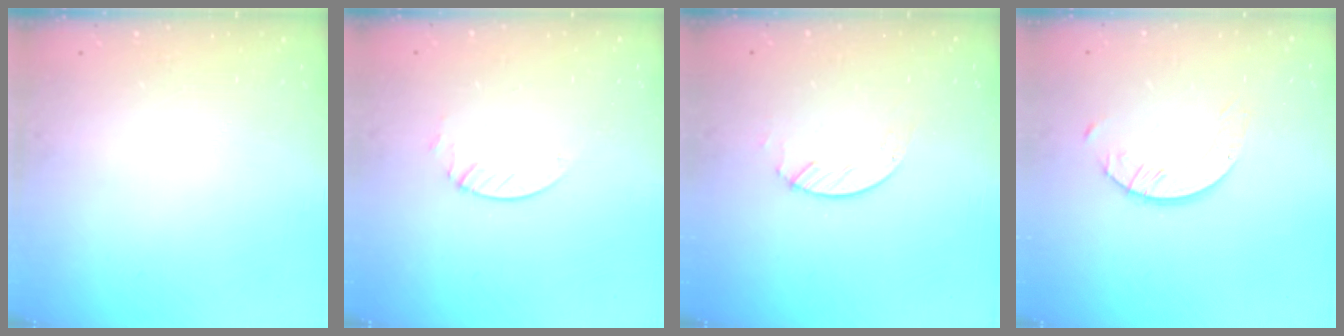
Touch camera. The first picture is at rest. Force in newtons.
{"total": 2.1, "press": 2.1, "slide": 0.2}
{"total": 3.1, "press": 3.1, "slide": 0.3}
{"total": 3.5, "press": 3.4, "slide": 0.4}